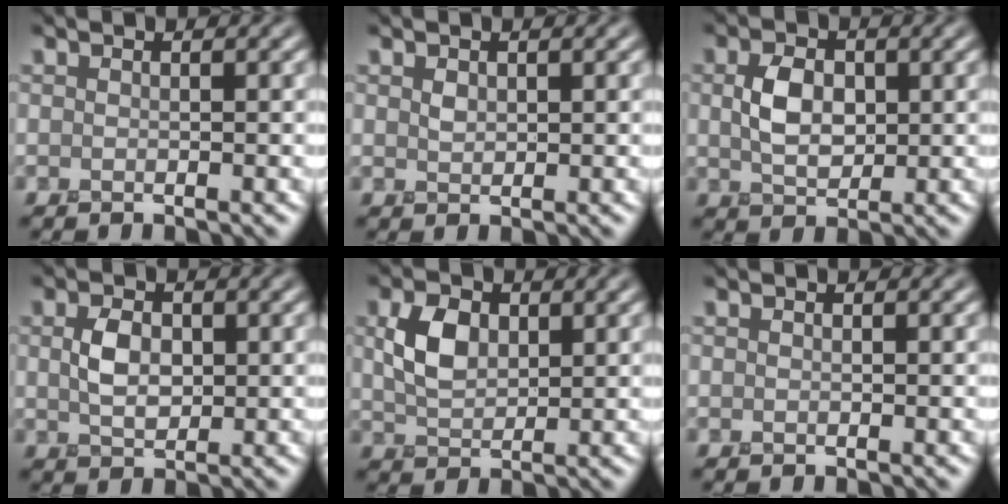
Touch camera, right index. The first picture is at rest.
{"total": 0.9, "force": [0.2, 0.6, 0.5], "torque": [-0.009, -0.003, 0.006]}
{"total": 3.3, "force": [0.0, 2.3, 2.3], "torque": [-0.050, -0.005, -0.001]}
{"total": 2.6, "force": [0.0, 1.9, 1.8], "torque": [-0.040, -0.006, -0.001]}
{"total": 3.6, "force": [0.5, 2.5, 2.6], "torque": [-0.055, -0.001, 0.006]}
{"total": 0.0}